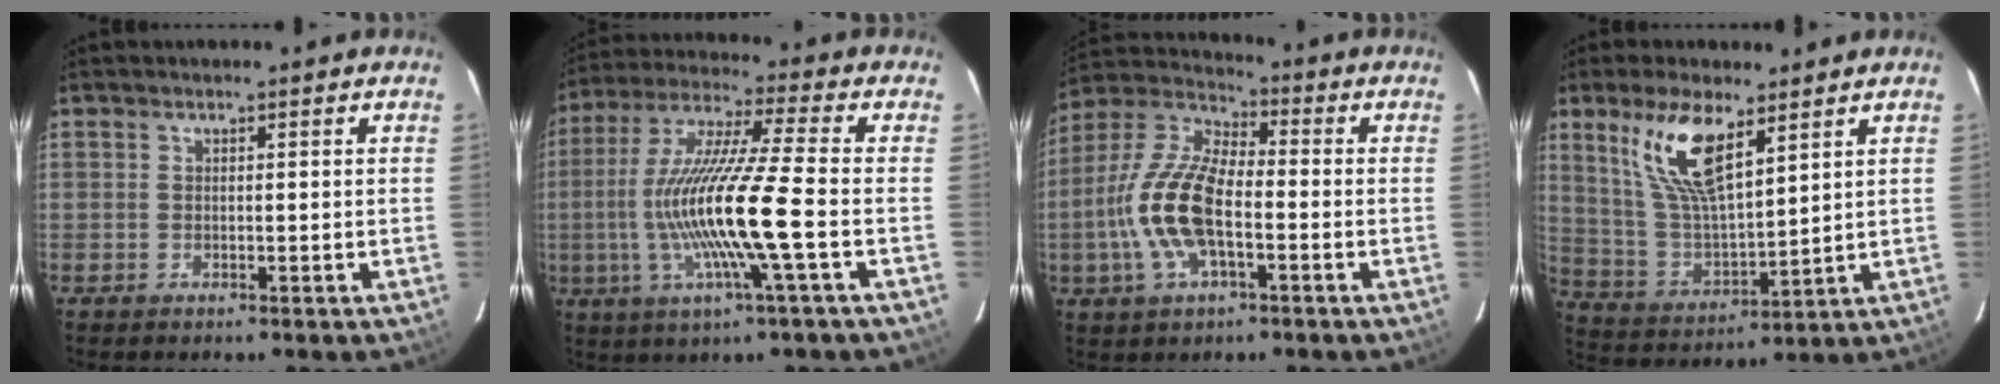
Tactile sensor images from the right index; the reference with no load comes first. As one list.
[{"total": 16.5, "force": [-3.2, -0.3, 16.2], "torque": [-0.314, -0.007, -0.060]}, {"total": 15.0, "force": [-3.5, 6.5, 13.0], "torque": [-0.278, 0.005, -0.073]}, {"total": 13.5, "force": [7.7, 4.7, 10.1], "torque": [-0.201, 0.004, 0.162]}]